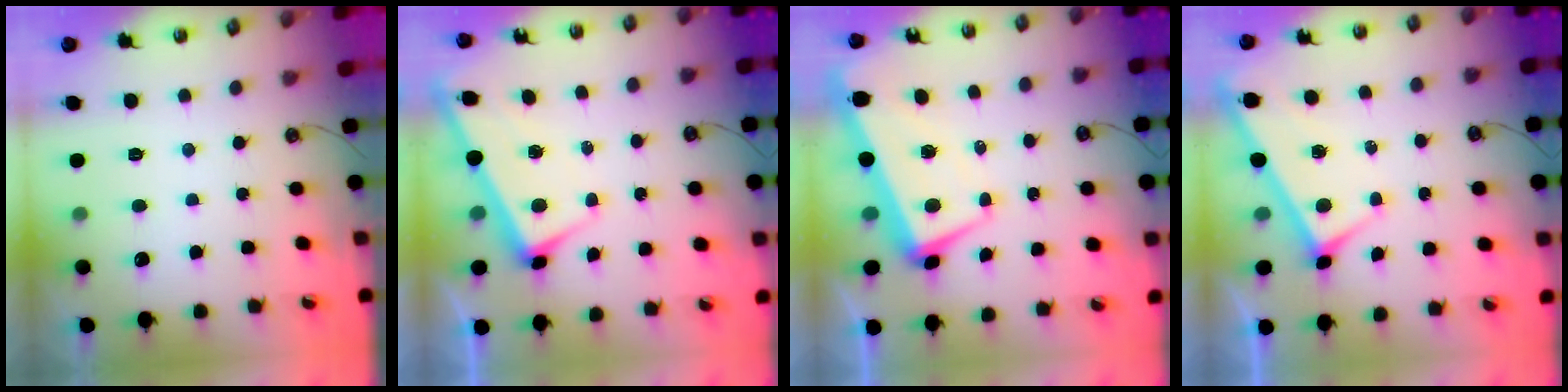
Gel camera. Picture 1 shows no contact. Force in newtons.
{"total": 2.7, "press": 2.7, "slide": 0.4}
{"total": 3.7, "press": 3.0, "slide": 2.1}
{"total": 4.5, "press": 4.5, "slide": 0.2}